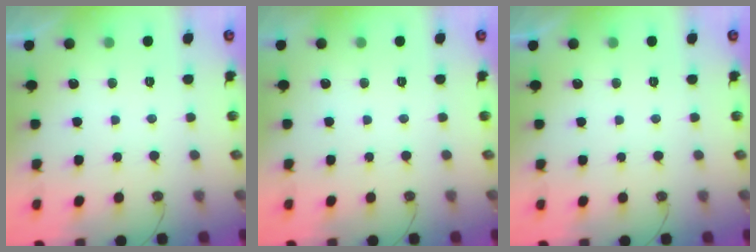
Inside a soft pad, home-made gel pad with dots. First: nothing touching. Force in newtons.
{"total": 0.0}
{"total": 0.0}